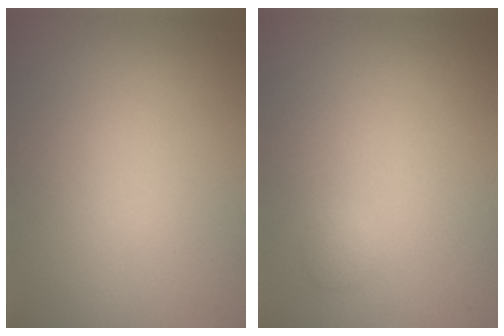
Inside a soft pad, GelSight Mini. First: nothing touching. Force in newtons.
{"total": 0.6, "press": 0.6, "slide": 0.0}